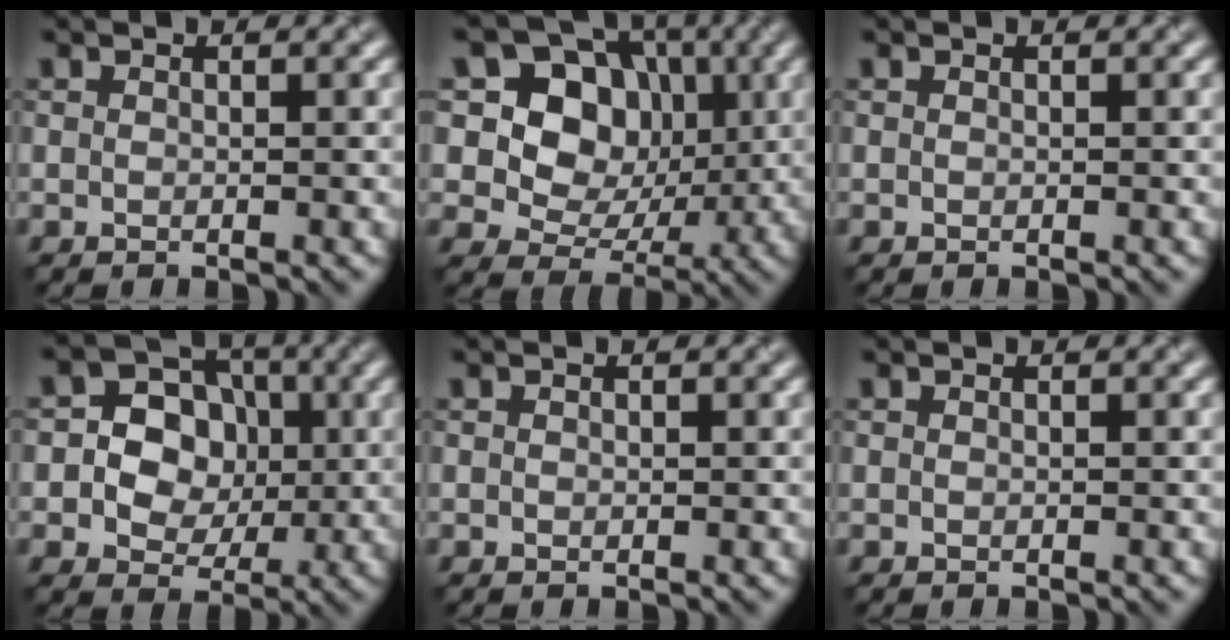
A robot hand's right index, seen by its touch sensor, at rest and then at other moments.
{"total": 10.8, "force": [3.1, 8.7, 5.6], "torque": [-0.111, 0.031, 0.035]}
{"total": 0.0}
{"total": 6.9, "force": [0.7, 6.1, 3.2], "torque": [-0.031, 0.023, -0.009]}
{"total": 0.0}
{"total": 0.0}